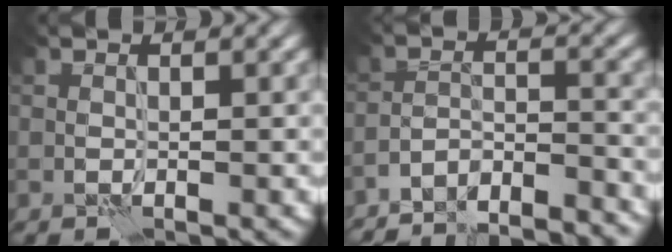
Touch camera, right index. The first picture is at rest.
{"total": 8.2, "force": [-7.9, 1.3, 1.8], "torque": [-0.019, 0.003, -0.116]}